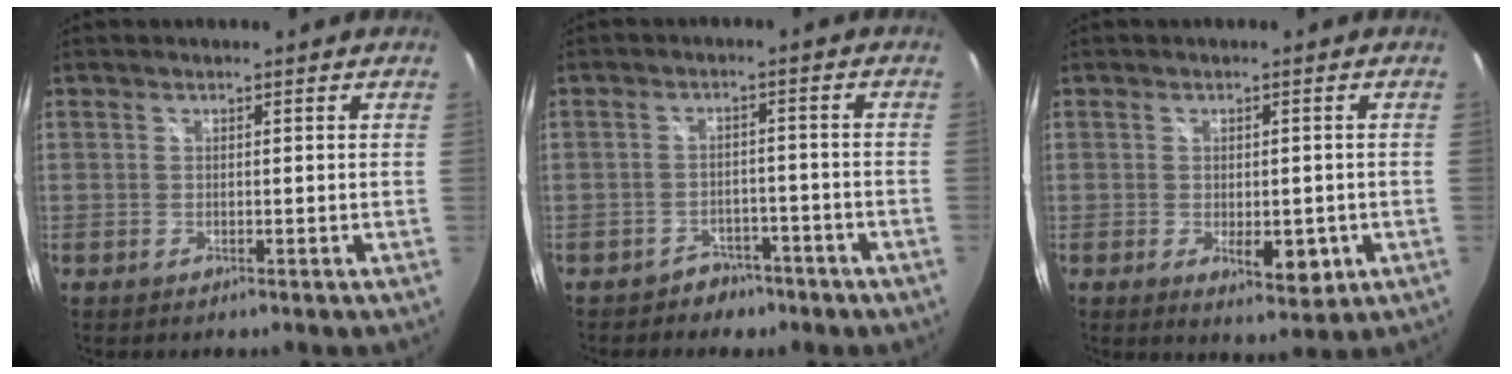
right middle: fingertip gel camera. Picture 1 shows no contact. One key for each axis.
{"total": 5.8, "fx": -4.2, "fy": 3.9, "fz": 0.9, "tx": -0.024, "ty": 0.017, "tz": -0.051}
{"total": 5.6, "fx": -1.5, "fy": 2.9, "fz": 4.5, "tx": -0.067, "ty": -0.012, "tz": -0.015}